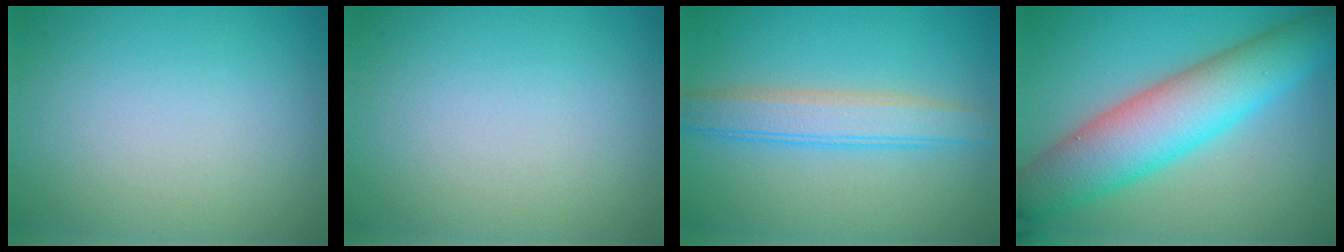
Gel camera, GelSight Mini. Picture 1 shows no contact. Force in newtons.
{"total": 0.0}
{"total": 3.9, "press": 3.9, "slide": 0.2}
{"total": 9.0, "press": 9.0, "slide": 0.3}